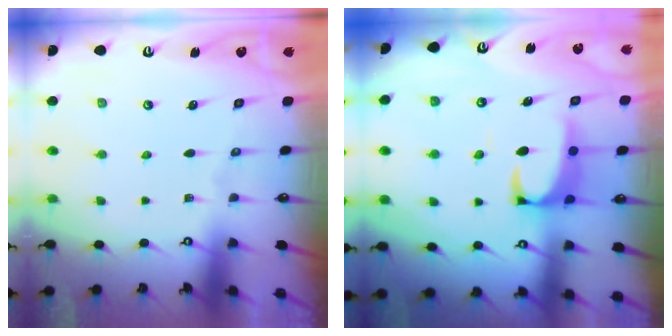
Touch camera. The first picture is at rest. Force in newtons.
{"total": 2.3, "press": 2.1, "slide": 0.9}